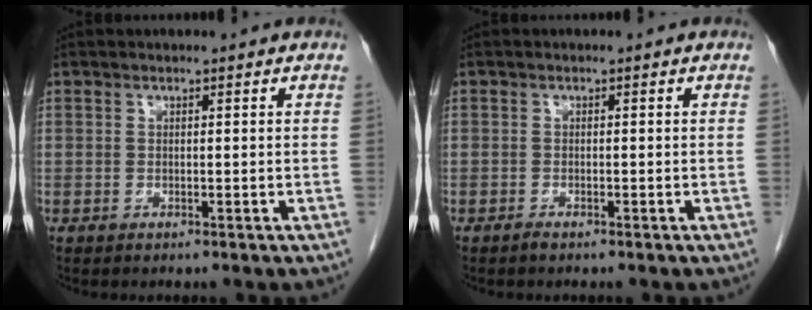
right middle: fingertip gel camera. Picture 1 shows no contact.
{"total": 0.8, "force": [-0.7, 0.1, 0.4], "torque": [-0.011, -0.001, -0.011]}